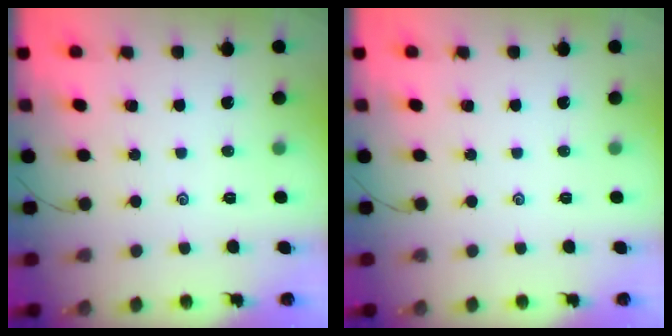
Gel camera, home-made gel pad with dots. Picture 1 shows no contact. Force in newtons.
{"total": 0.0}